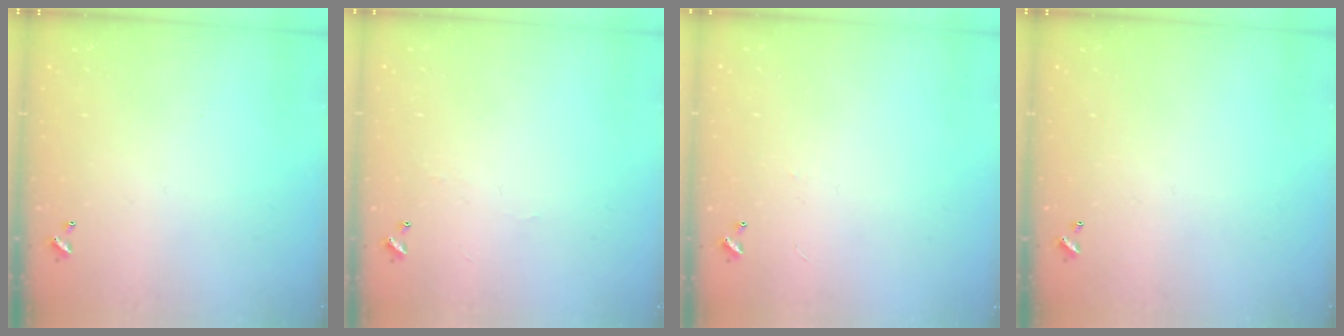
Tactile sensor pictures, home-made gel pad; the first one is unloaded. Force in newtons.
{"total": 0.8, "press": 0.7, "slide": 0.5}
{"total": 1.5, "press": 1.4, "slide": 0.5}
{"total": 0.0}